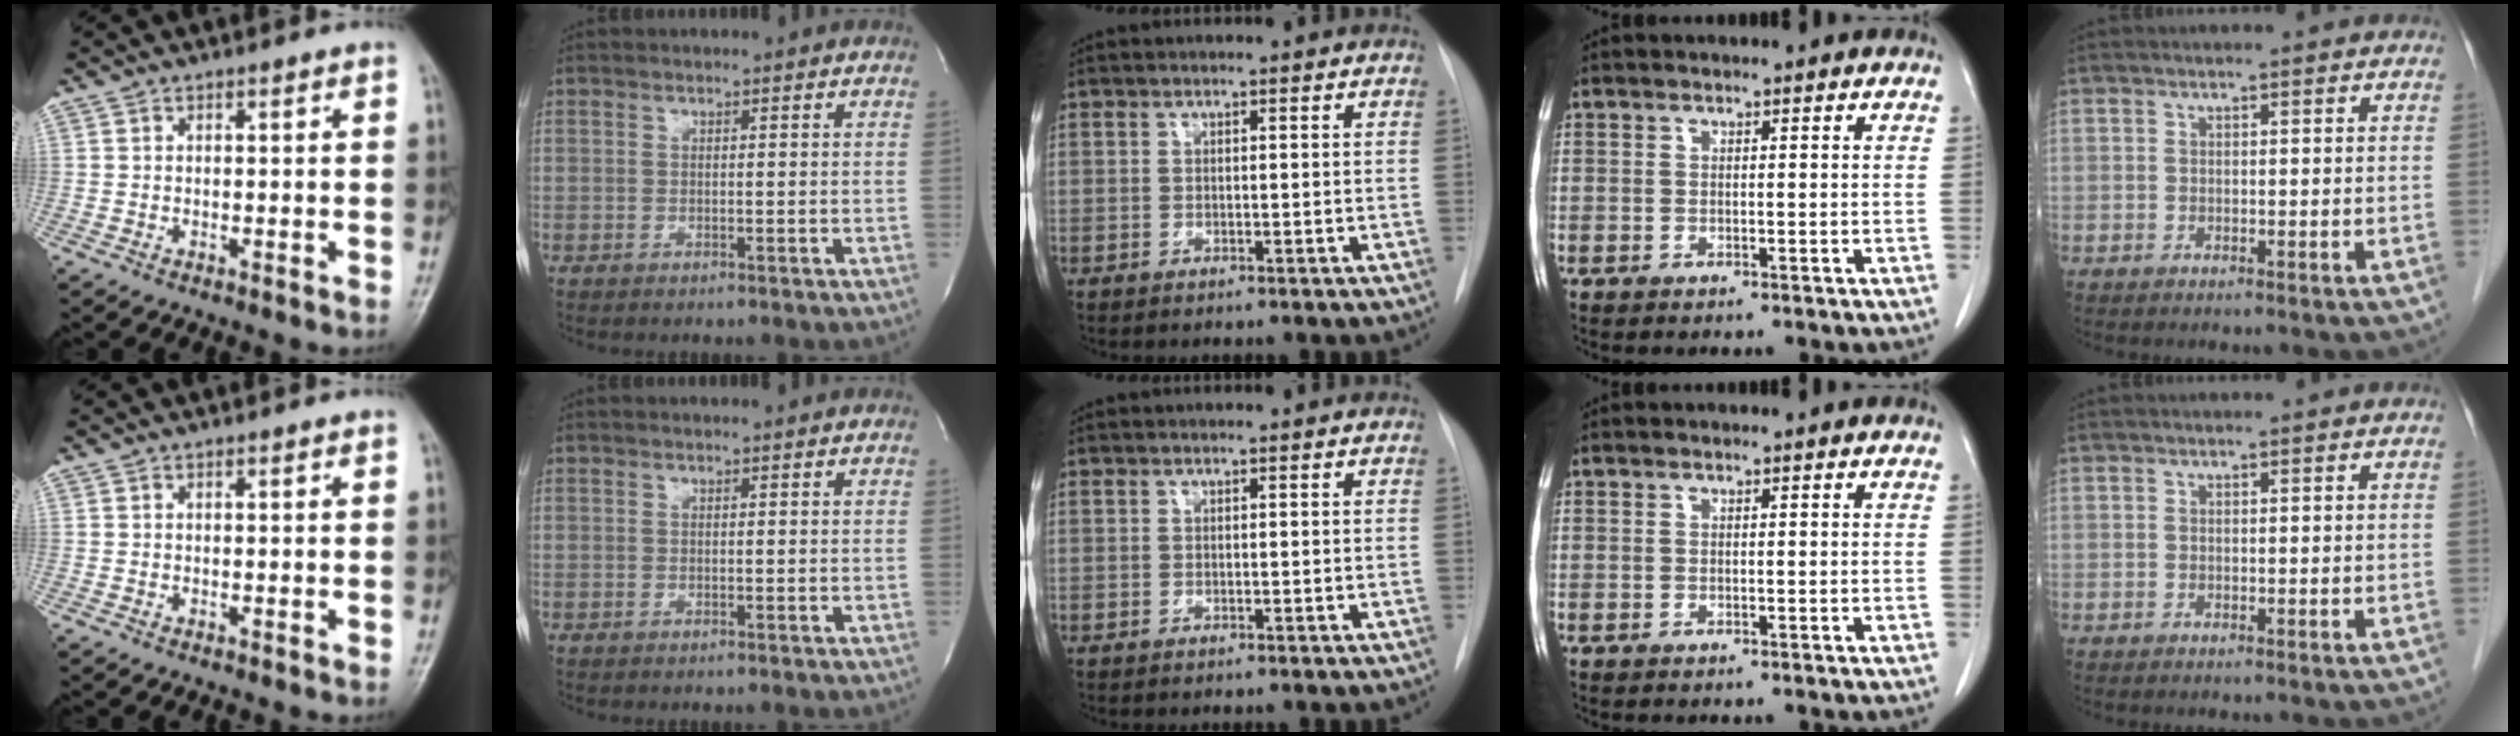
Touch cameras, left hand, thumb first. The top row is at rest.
{}